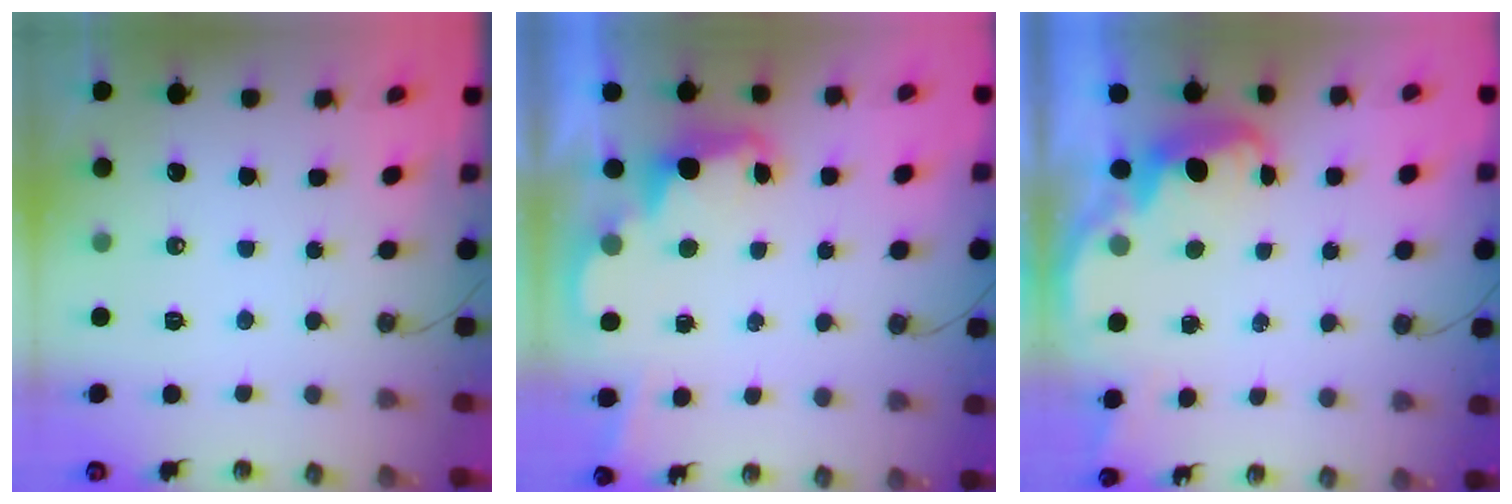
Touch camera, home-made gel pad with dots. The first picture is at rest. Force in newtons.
{"total": 2.5, "press": 2.5, "slide": 0.6}
{"total": 2.7, "press": 2.6, "slide": 0.6}